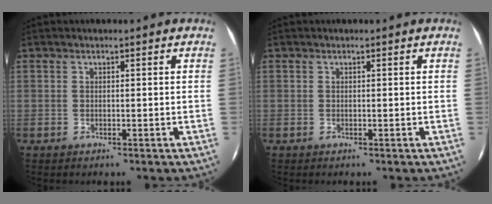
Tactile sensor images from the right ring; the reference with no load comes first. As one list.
[{"total": 0.0}]